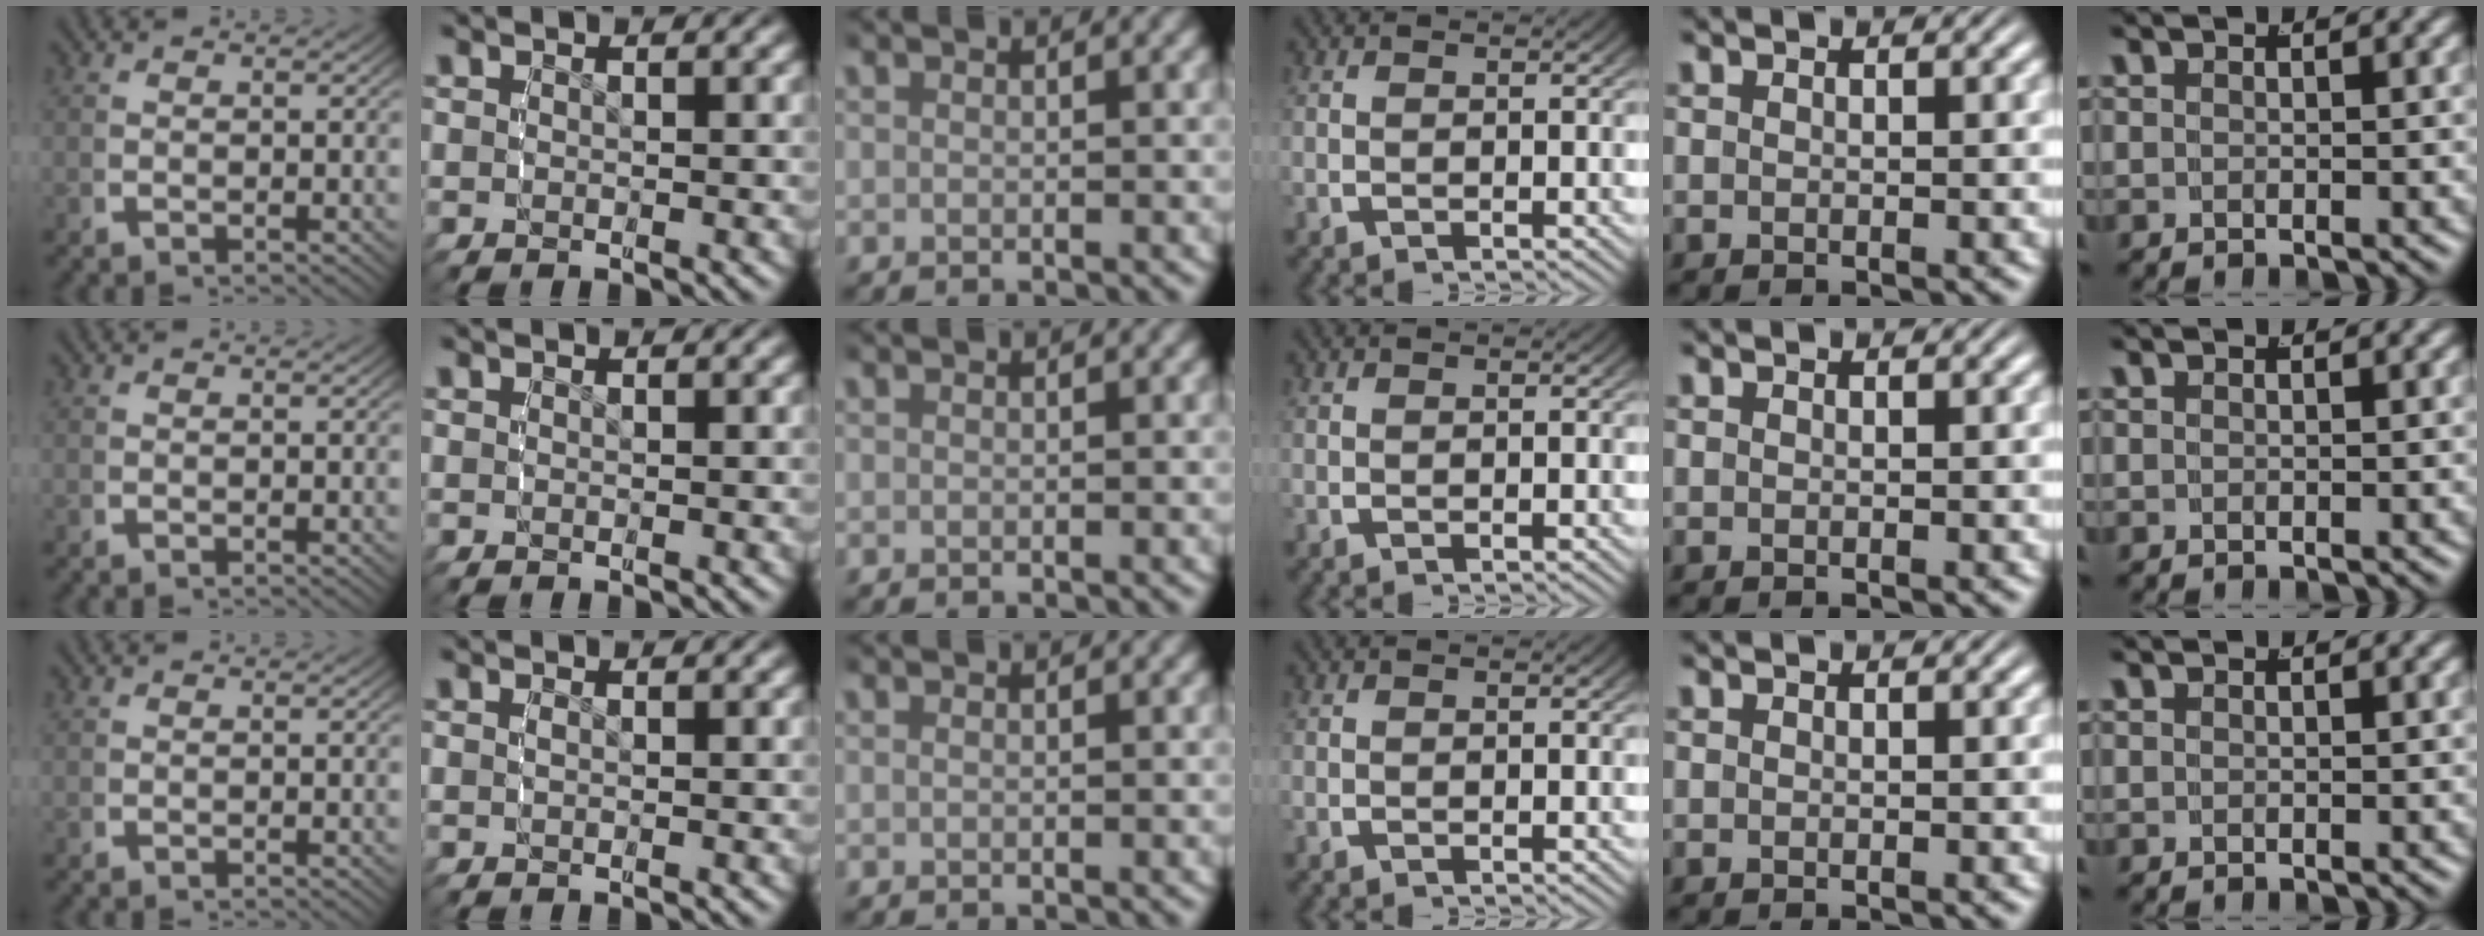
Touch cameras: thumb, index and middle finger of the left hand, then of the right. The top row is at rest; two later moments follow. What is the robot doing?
{"motion": "grasp_and_lifting", "object": "backpack"}